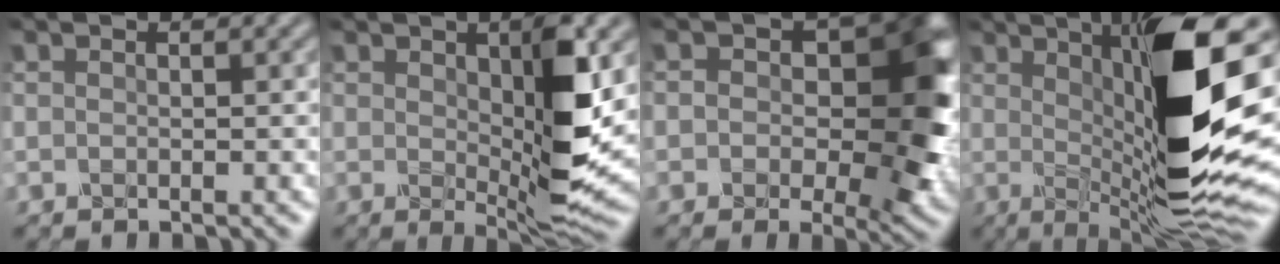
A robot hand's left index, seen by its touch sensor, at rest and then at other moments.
{"total": 7.3, "force": [1.0, 1.9, 7.0], "torque": [-0.108, -0.018, 0.021]}
{"total": 11.4, "force": [1.3, 7.3, 8.7], "torque": [-0.082, 0.003, 0.013]}
{"total": 14.7, "force": [2.8, 3.1, 14.1], "torque": [-0.208, -0.010, 0.055]}